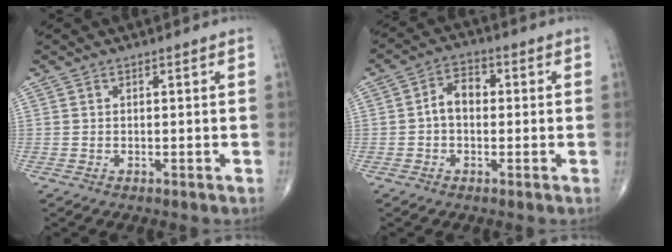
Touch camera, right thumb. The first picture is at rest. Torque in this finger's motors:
{"motor_torque": [0.77, 0.82, 0.56, -0.01, 0.00]}